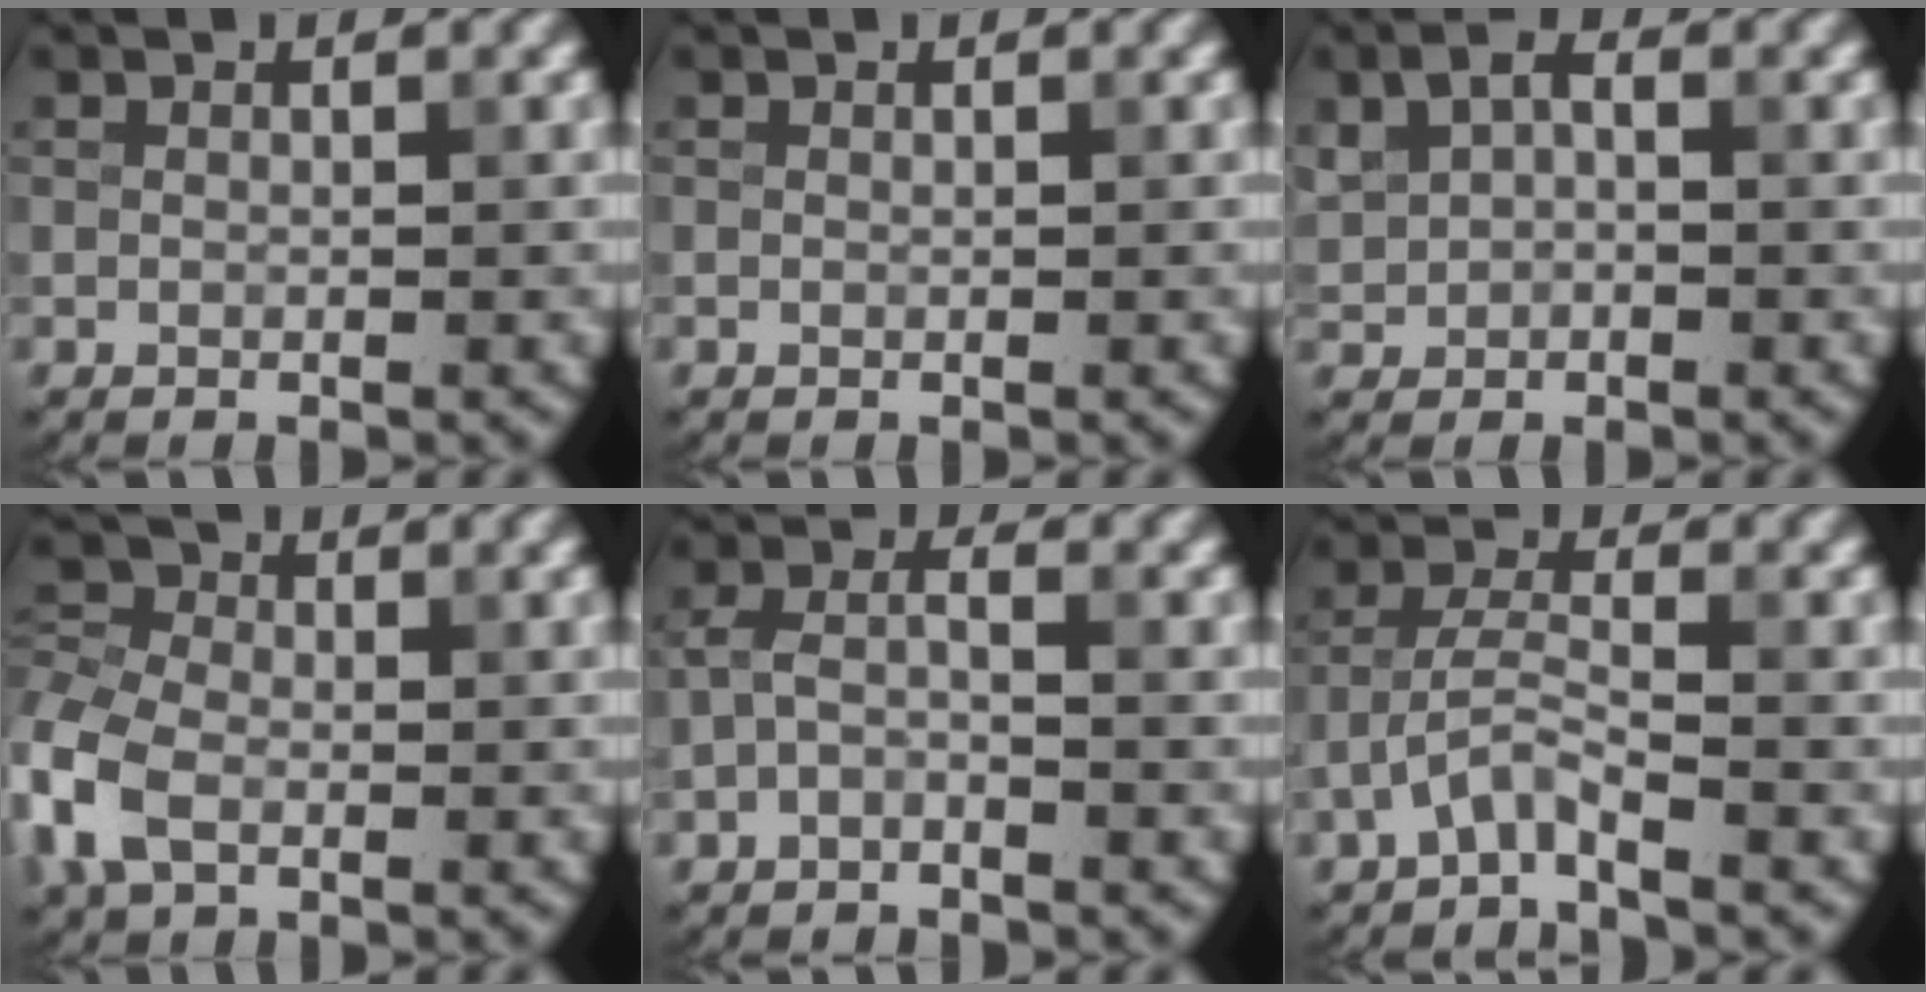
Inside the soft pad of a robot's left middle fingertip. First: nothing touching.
{"total": 0.0}
{"total": 2.5, "force": [0.4, 1.9, 1.6], "torque": [-0.034, 0.006, 0.003]}
{"total": 5.5, "force": [-1.7, 3.7, 3.6], "torque": [-0.092, 0.006, -0.051]}
{"total": 1.9, "force": [-1.0, 0.7, 1.5], "torque": [-0.033, 0.008, -0.028]}
{"total": 2.6, "force": [-2.0, 0.3, 1.6], "torque": [-0.037, 0.008, -0.048]}